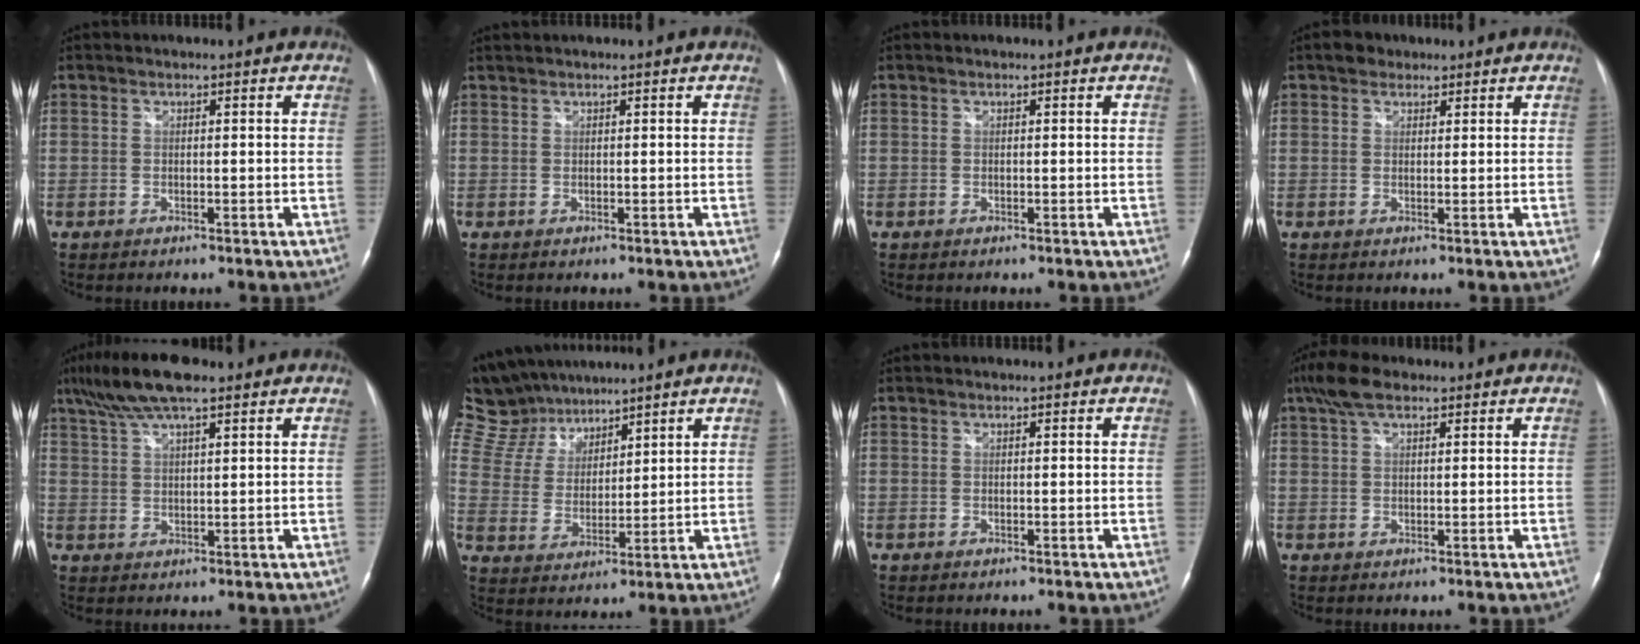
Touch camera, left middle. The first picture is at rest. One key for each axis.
{"total": 0.6, "fx": 0.6, "fy": 0.0, "fz": 0.2, "tx": -0.008, "ty": 0.012, "tz": 0.018}
{"total": 0.0}
{"total": 2.4, "fx": 1.6, "fy": 1.7, "fz": 0.6, "tx": -0.011, "ty": 0.008, "tz": 0.022}
{"total": 9.3, "fx": 6.6, "fy": 1.7, "fz": 6.3, "tx": -0.123, "ty": 0.022, "tz": 0.115}
{"total": 12.4, "fx": 10.9, "fy": 5.3, "fz": 2.9, "tx": -0.071, "ty": 0.031, "tz": 0.216}
{"total": 0.0}
{"total": 5.9, "fx": 4.1, "fy": 1.9, "fz": 3.9, "tx": -0.087, "ty": 0.023, "tz": 0.077}